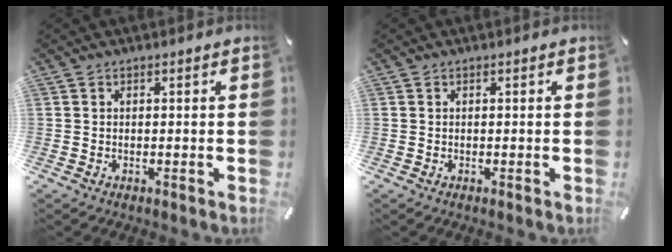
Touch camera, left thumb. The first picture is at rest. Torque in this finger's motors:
{"motor_torque": [-0.01, 0.00, 0.00, 0.00, 0.00]}